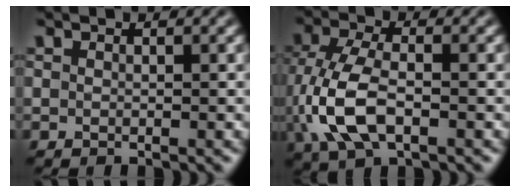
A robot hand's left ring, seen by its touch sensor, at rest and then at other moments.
{"total": 7.0, "force": [-1.6, 3.6, 5.8], "torque": [-0.140, 0.000, -0.035]}